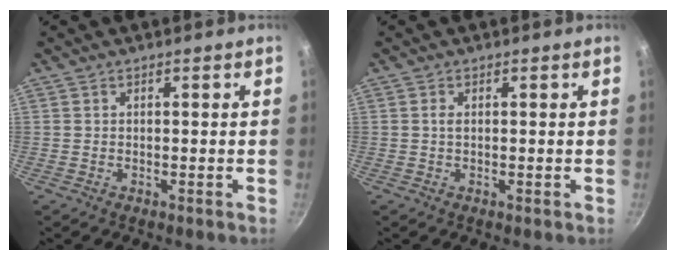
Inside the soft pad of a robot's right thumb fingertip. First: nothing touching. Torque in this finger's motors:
{"motor_torque": [1.78, 1.13, 0.00, 0.08, -0.06]}